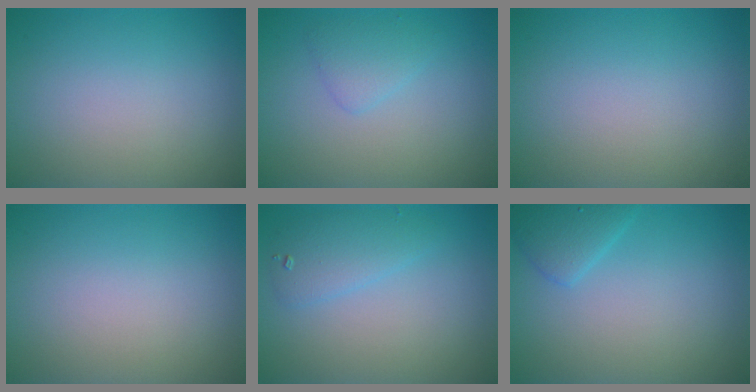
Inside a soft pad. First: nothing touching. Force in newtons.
{"total": 1.6, "press": 1.6, "slide": 0.1}
{"total": 0.0}
{"total": 0.0}
{"total": 2.4, "press": 2.4, "slide": 0.1}
{"total": 2.1, "press": 2.1, "slide": 0.2}